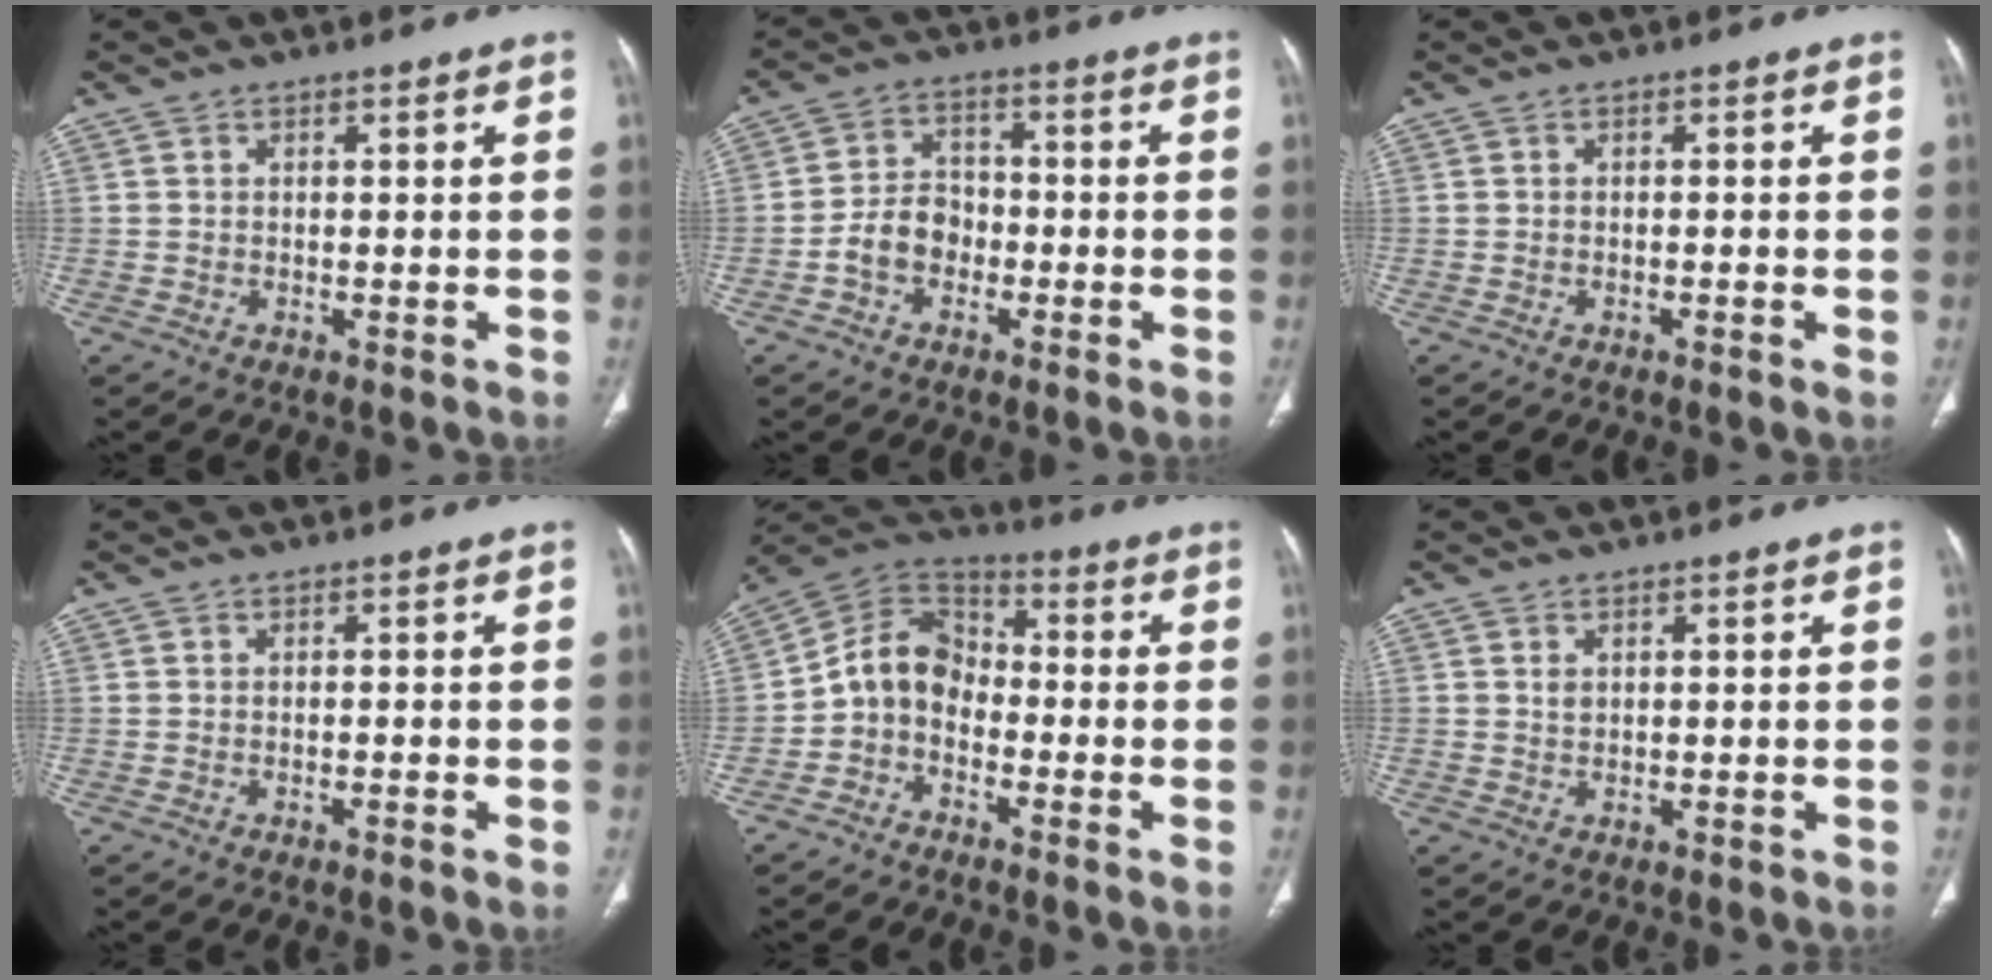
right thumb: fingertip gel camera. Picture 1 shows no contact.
{"total": 6.6, "force": [-2.2, 5.2, 3.3], "torque": [-0.044, 0.030, -0.048]}
{"total": 0.6, "force": [-0.2, 0.2, 0.5], "torque": [-0.010, 0.000, -0.002]}
{"total": 0.8, "force": [-0.2, 0.3, 0.7], "torque": [-0.014, 0.000, -0.004]}
{"total": 9.2, "force": [-2.5, 7.3, 5.0], "torque": [-0.075, 0.054, -0.066]}
{"total": 1.1, "force": [0.4, 0.8, 0.6], "torque": [-0.006, -0.002, 0.010]}